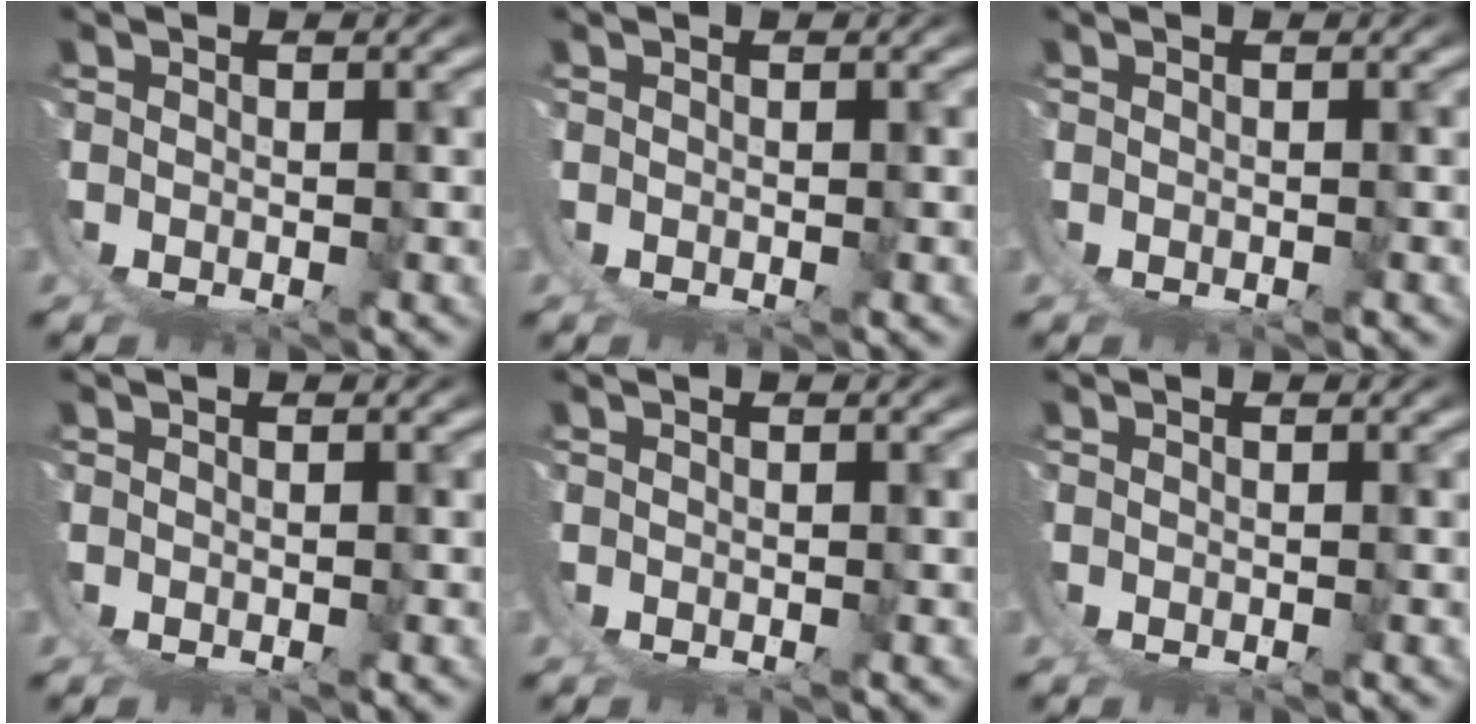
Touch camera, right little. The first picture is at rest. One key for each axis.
{"total": 0.5, "fx": 0.3, "fy": -0.4, "fz": -0.1, "tx": 0.009, "ty": 0.005, "tz": 0.003}
{"total": 0.0}
{"total": 0.0}
{"total": 0.0}
{"total": 0.0}